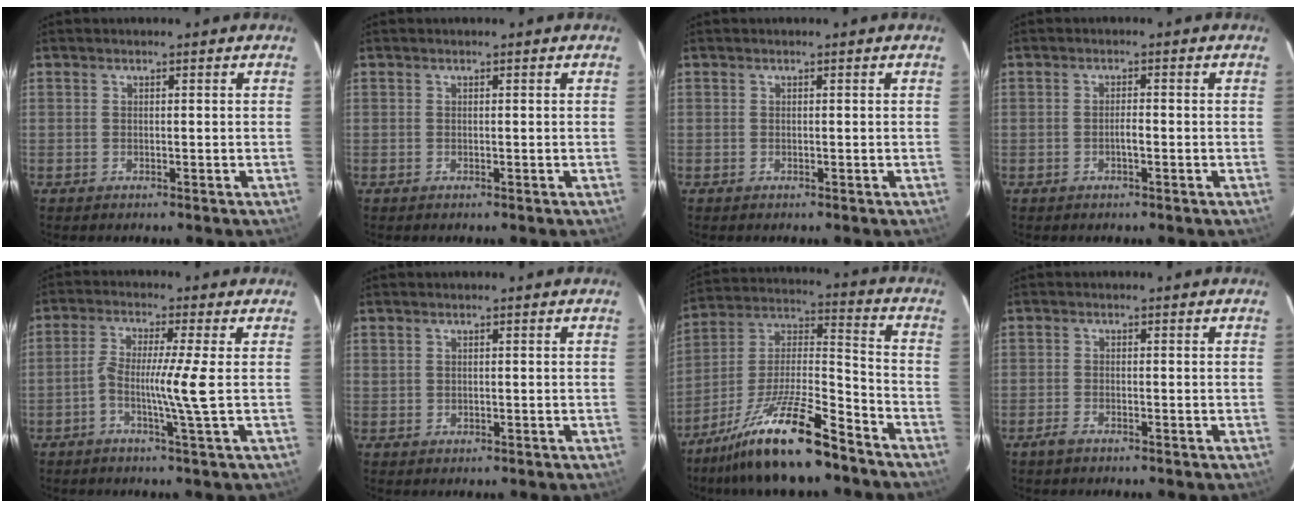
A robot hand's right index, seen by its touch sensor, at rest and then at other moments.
{"total": 0.0}
{"total": 0.0}
{"total": 1.4, "force": [-0.5, 0.2, 1.3], "torque": [-0.022, 0.003, -0.010]}
{"total": 6.2, "force": [-1.2, -1.3, 5.9], "torque": [-0.115, -0.003, -0.025]}
{"total": 0.6, "force": [0.4, 0.4, 0.2], "torque": [0.001, -0.001, 0.007]}
{"total": 17.5, "force": [-12.8, 2.0, 11.8], "torque": [-0.238, -0.015, -0.227]}
{"total": 1.4, "force": [-1.1, 0.3, 0.7], "torque": [-0.024, -0.002, -0.019]}